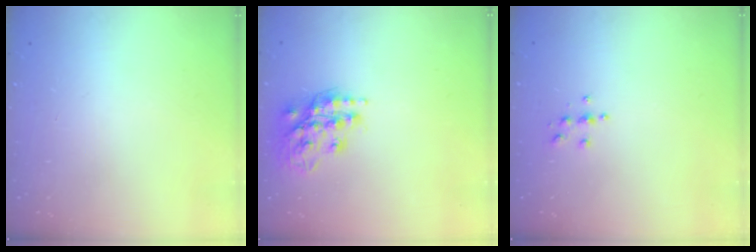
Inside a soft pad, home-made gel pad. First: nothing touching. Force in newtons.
{"total": 17.5, "press": 17.4, "slide": 1.4}
{"total": 3.8, "press": 3.8, "slide": 0.4}